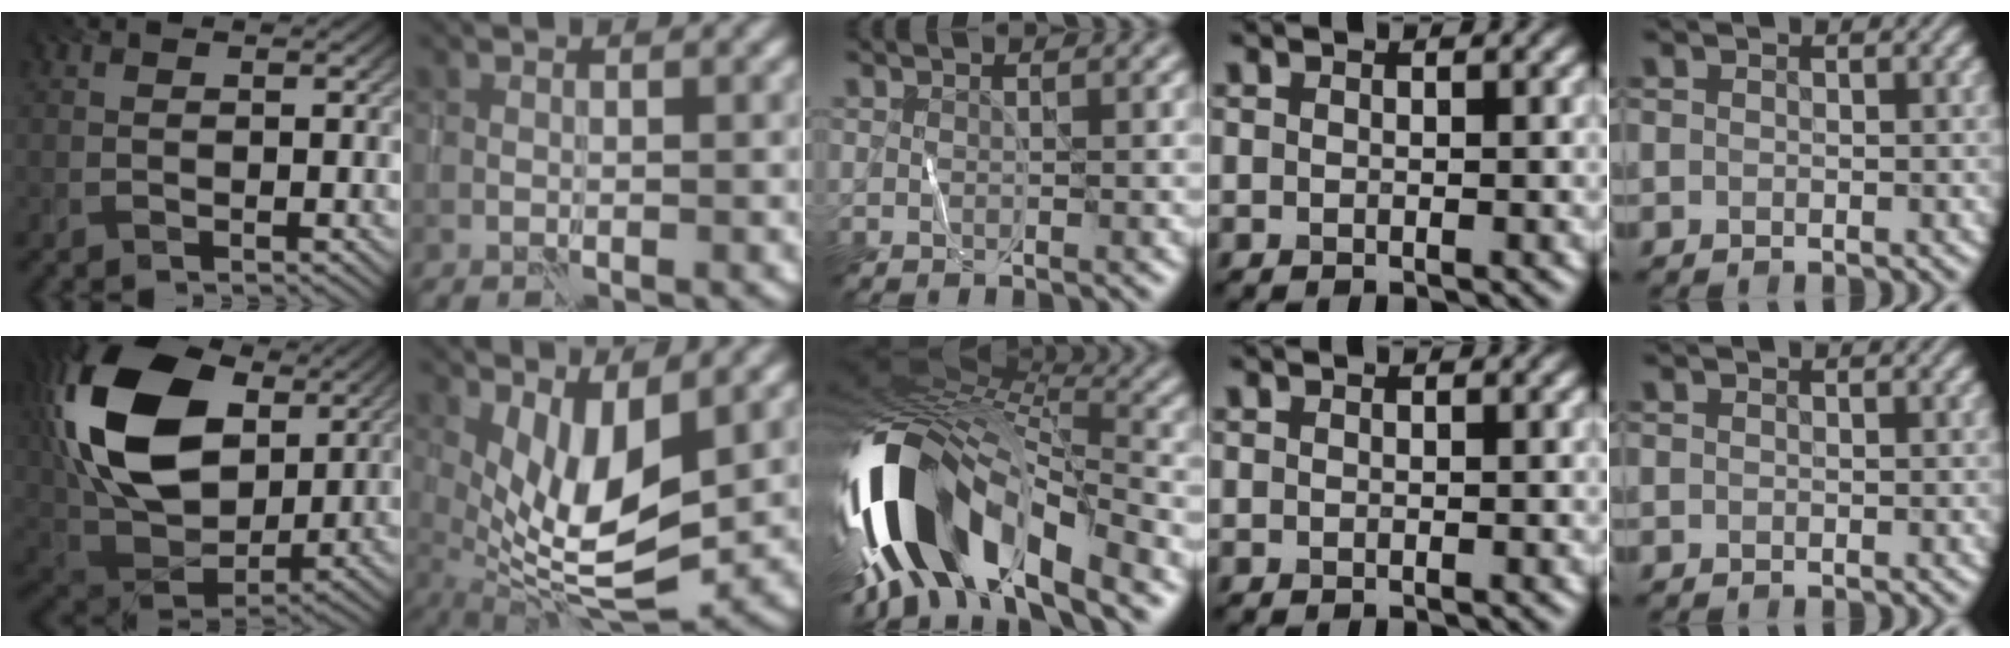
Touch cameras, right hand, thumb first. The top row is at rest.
{"thumb": {"total": 20.4, "force": [7.0, 12.8, 14.2], "torque": [-0.339, 0.030, 0.124]}, "index": {"total": 7.8, "force": [1.5, 2.9, 7.1], "torque": [-0.137, -0.013, 0.030]}, "middle": {"total": 15.2, "force": [-6.6, 6.7, 11.9], "torque": [-0.241, 0.016, -0.126]}}